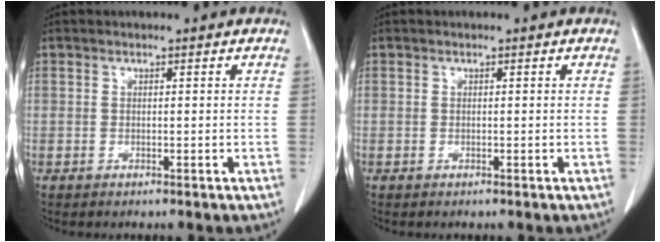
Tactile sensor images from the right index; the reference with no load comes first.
{"total": 0.0}